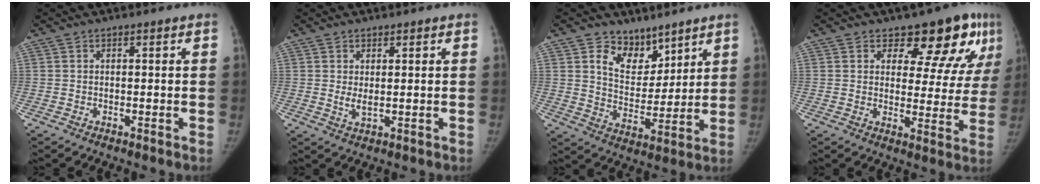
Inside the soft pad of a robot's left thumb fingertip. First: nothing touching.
{"total": 2.4, "force": [0.5, 1.1, 2.1], "torque": [-0.035, -0.009, 0.013]}
{"total": 9.1, "force": [6.4, 5.7, 2.9], "torque": [-0.011, -0.051, 0.121]}
{"total": 14.0, "force": [8.8, 6.9, 8.3], "torque": [-0.048, -0.052, 0.102]}